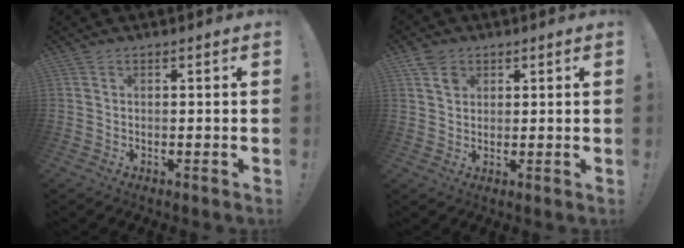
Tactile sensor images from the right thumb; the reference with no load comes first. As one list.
[{"total": 4.9, "force": [2.9, 3.5, 1.9], "torque": [-0.020, -0.008, 0.052]}]